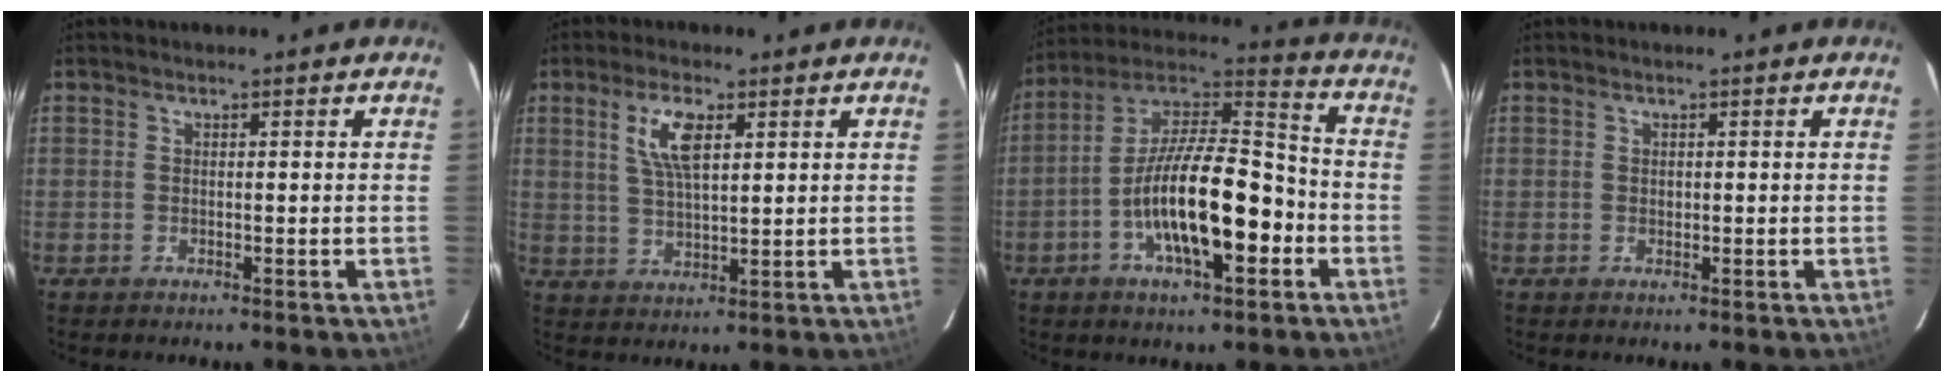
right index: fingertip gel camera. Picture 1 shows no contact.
{"total": 6.7, "force": [2.8, 2.5, 5.6], "torque": [-0.106, 0.005, 0.057]}
{"total": 18.3, "force": [-5.9, 6.2, 16.1], "torque": [-0.290, 0.006, -0.108]}
{"total": 0.7, "force": [0.0, 0.7, 0.1], "torque": [0.000, 0.000, 0.002]}